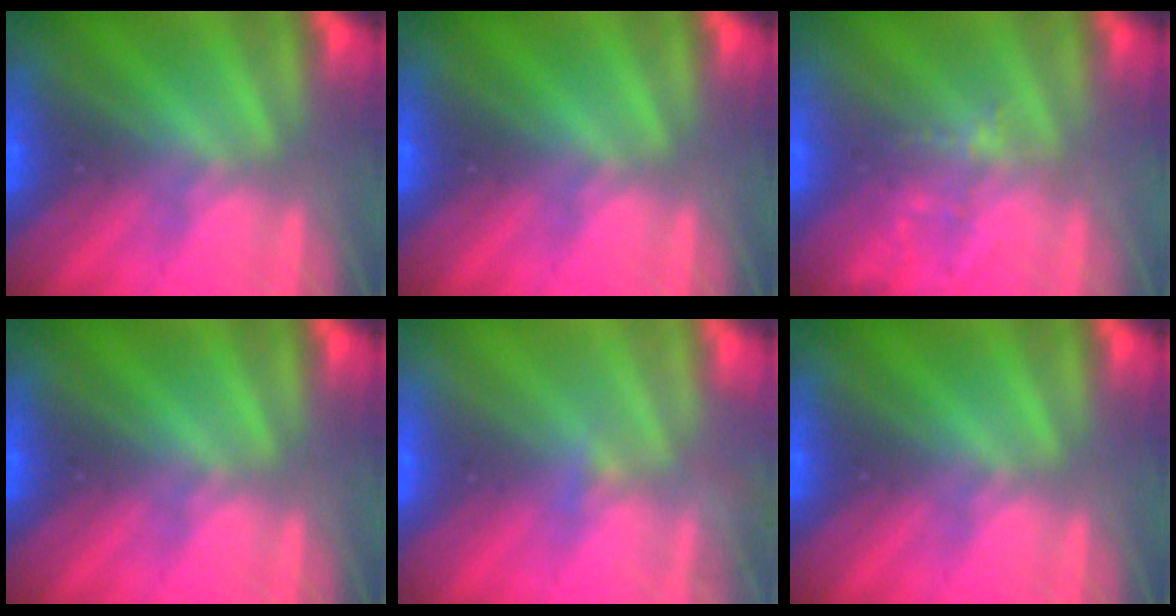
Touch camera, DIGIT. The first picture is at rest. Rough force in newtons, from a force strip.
{"total": 0.0}
{"total": 1.6}
{"total": 0.0}
{"total": 2.2}
{"total": 0.0}